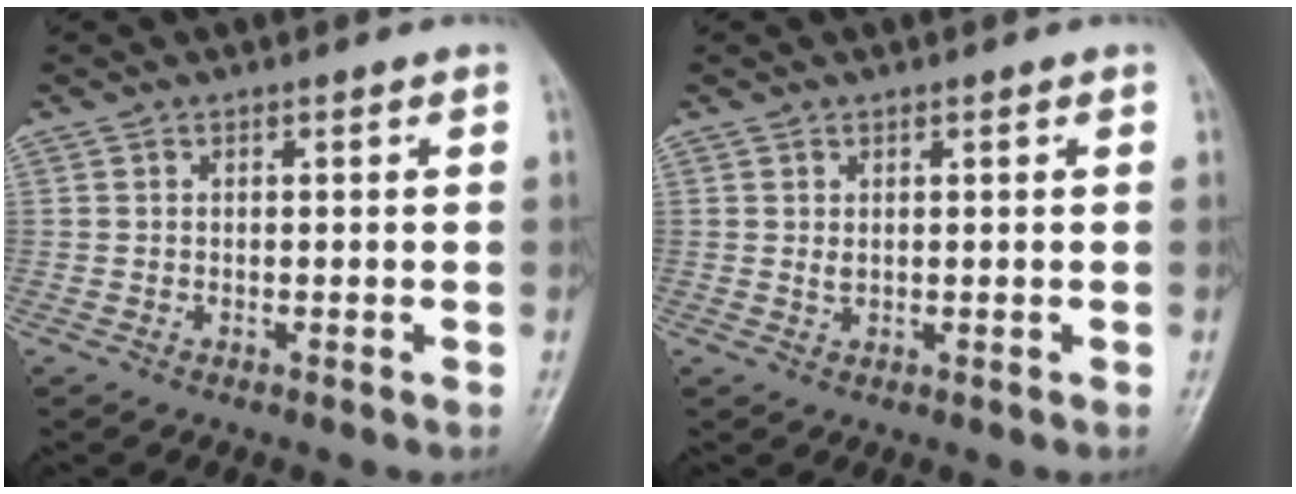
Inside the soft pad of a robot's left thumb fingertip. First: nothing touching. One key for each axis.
{"total": 1.3, "fx": 0.6, "fy": 0.6, "fz": 0.9, "tx": -0.013, "ty": -0.003, "tz": 0.013}